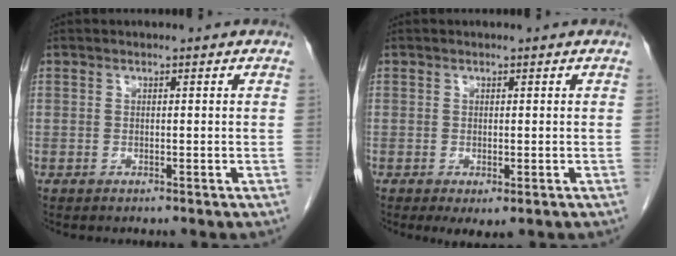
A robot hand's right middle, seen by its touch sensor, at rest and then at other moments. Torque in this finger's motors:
{"motor_torque": [0.59, -0.33, 0.26, 0.08]}